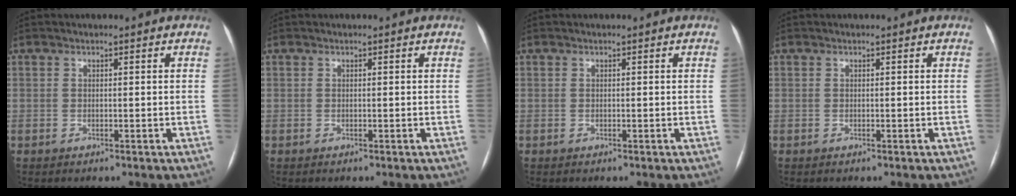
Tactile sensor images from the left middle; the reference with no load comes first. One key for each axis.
{"total": 0.0}
{"total": 0.0}
{"total": 0.0}